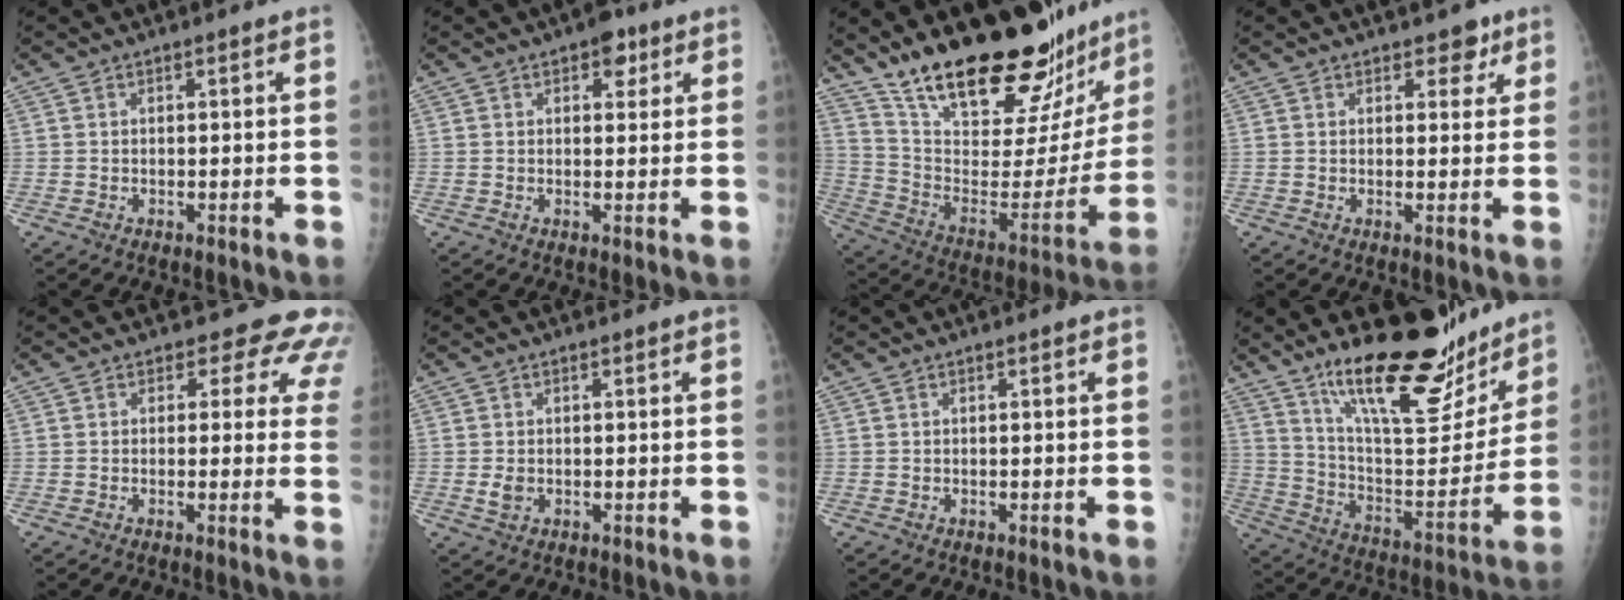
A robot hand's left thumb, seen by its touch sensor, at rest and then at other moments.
{"total": 4.2, "force": [2.2, 2.5, 2.6], "torque": [-0.009, -0.004, 0.022]}
{"total": 30.5, "force": [24.4, 9.3, 15.9], "torque": [-0.222, -0.118, 0.369]}
{"total": 3.4, "force": [2.2, 2.2, 1.3], "torque": [0.012, -0.010, 0.026]}
{"total": 8.4, "force": [6.7, 4.4, 2.3], "torque": [0.024, -0.027, 0.048]}
{"total": 1.9, "force": [-0.1, 1.5, 1.2], "torque": [-0.022, -0.003, -0.001]}
{"total": 0.0}
{"total": 24.7, "force": [18.1, 7.8, 14.9], "torque": [-0.182, -0.098, 0.296]}